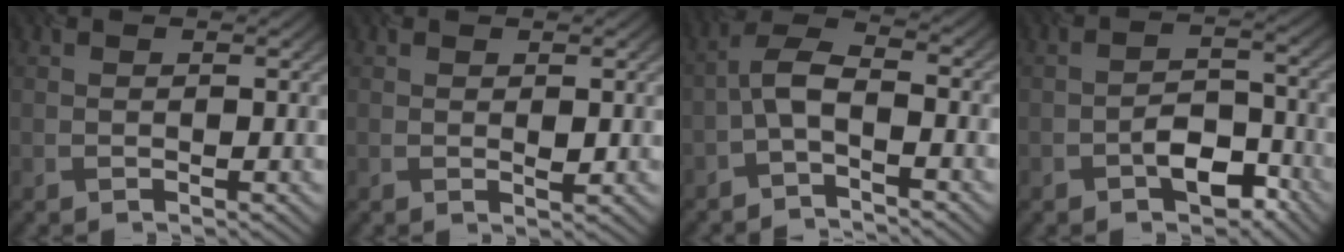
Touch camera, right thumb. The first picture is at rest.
{"total": 1.2, "force": [0.0, 0.4, 1.1], "torque": [-0.023, 0.002, 0.013]}
{"total": 4.5, "force": [-2.6, 1.8, 3.3], "torque": [-0.067, 0.015, -0.054]}
{"total": 5.2, "force": [-3.4, 2.8, 2.8], "torque": [-0.042, 0.007, -0.056]}